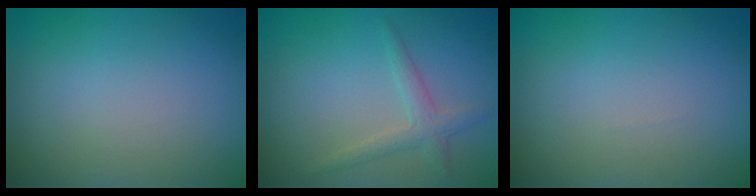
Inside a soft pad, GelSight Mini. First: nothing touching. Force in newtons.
{"total": 1.8, "press": 1.8, "slide": 0.1}
{"total": 0.0}